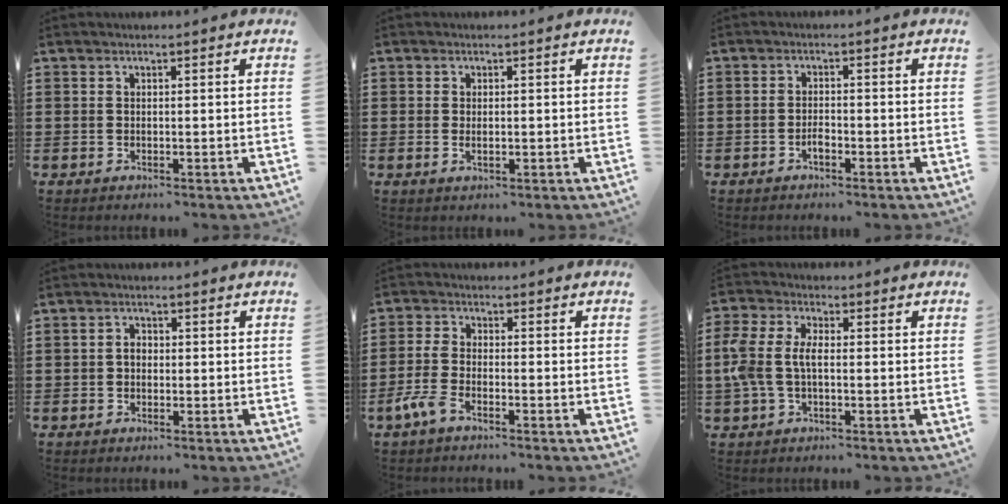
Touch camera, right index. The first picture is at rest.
{"total": 1.3, "force": [0.0, 0.6, 1.2], "torque": [-0.023, 0.003, -0.001]}
{"total": 1.8, "force": [-1.0, 0.8, 1.3], "torque": [-0.026, 0.001, -0.018]}
{"total": 1.7, "force": [-0.1, 1.1, 1.2], "torque": [-0.025, 0.003, -0.002]}
{"total": 3.8, "force": [-2.7, 1.1, 2.5], "torque": [-0.073, -0.001, -0.058]}
{"total": 5.5, "force": [-0.4, 3.0, 4.7], "torque": [-0.122, -0.006, -0.018]}